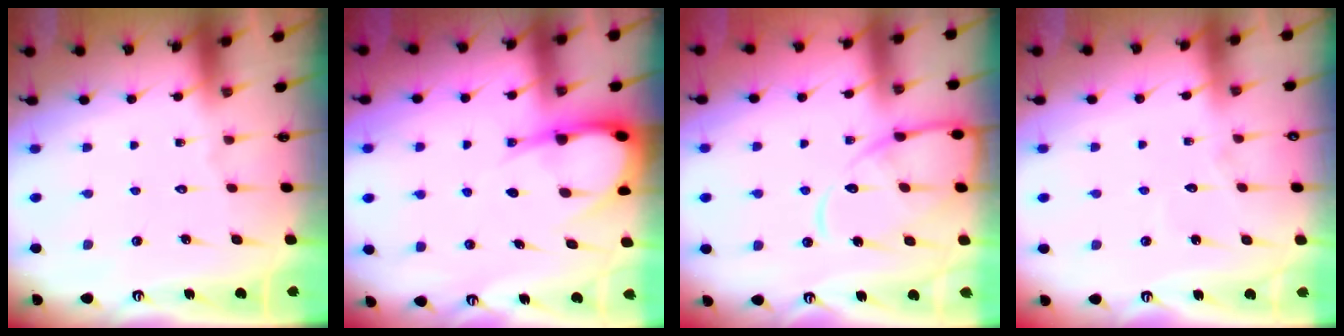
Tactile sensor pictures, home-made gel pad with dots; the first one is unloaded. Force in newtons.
{"total": 8.0, "press": 8.0, "slide": 0.9}
{"total": 12.1, "press": 12.0, "slide": 1.2}
{"total": 5.8, "press": 5.8, "slide": 0.4}